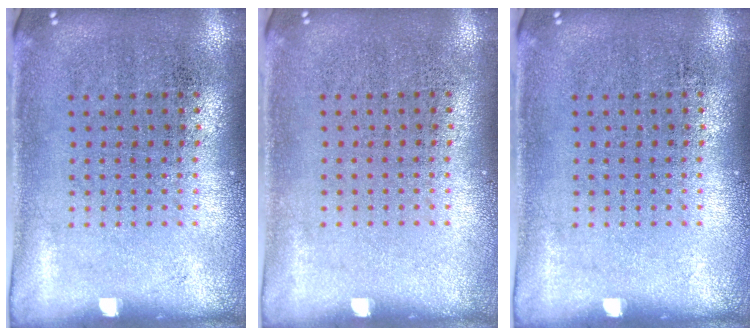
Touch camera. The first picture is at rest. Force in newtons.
{"total": 0.0}
{"total": 0.0}